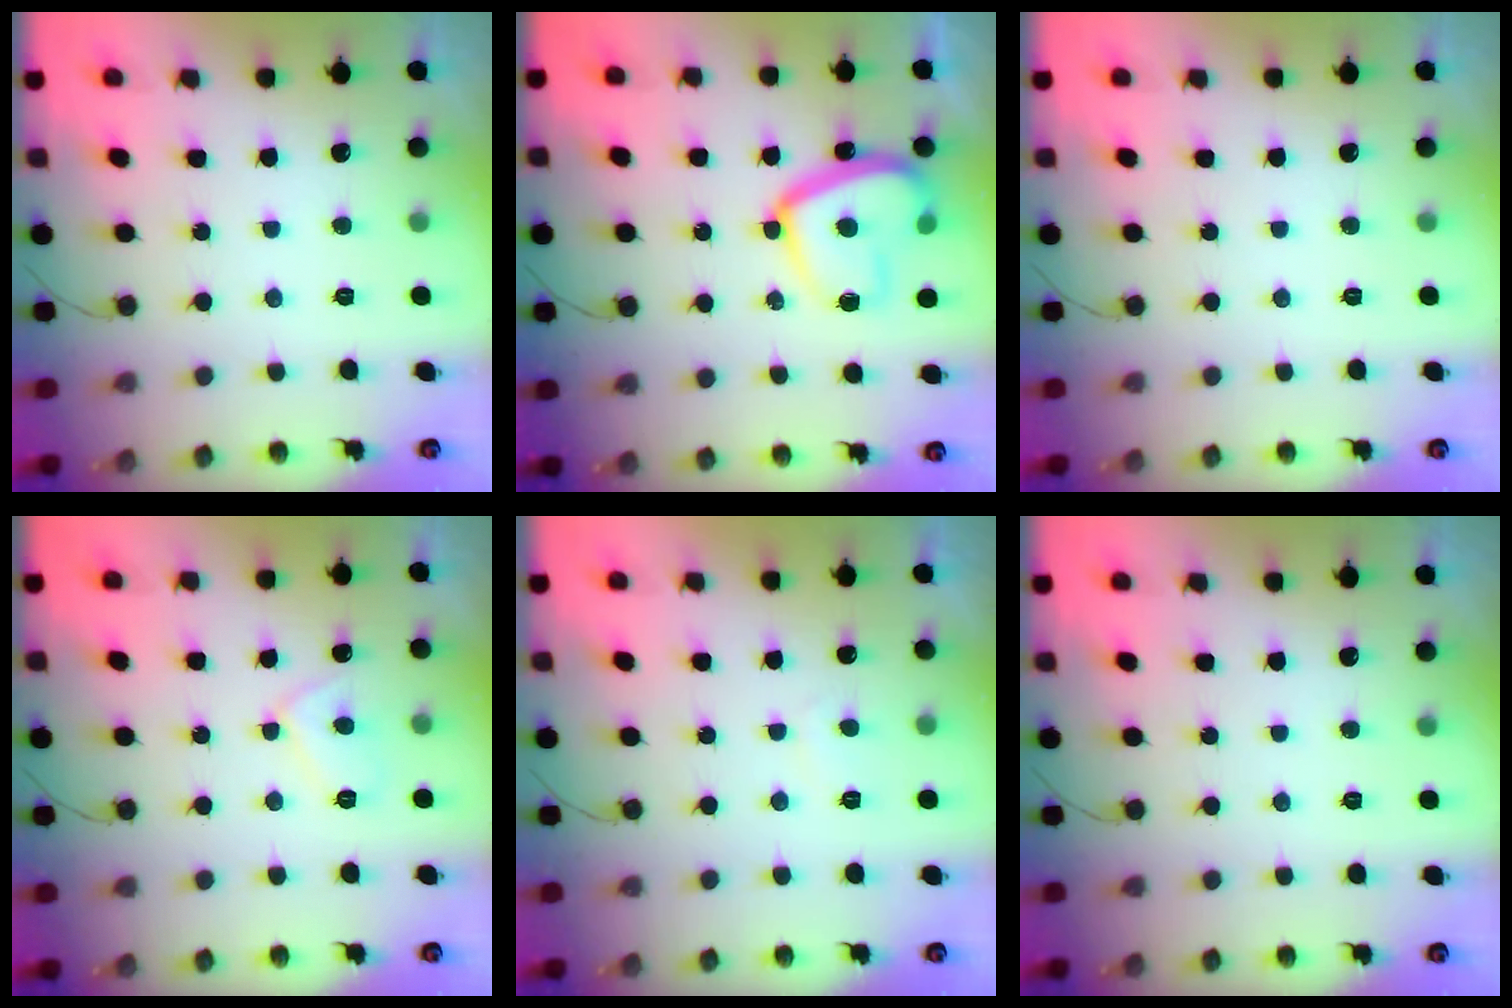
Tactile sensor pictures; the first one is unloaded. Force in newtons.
{"total": 16.1, "press": 16.0, "slide": 1.6}
{"total": 0.0}
{"total": 6.4, "press": 6.4, "slide": 0.6}
{"total": 0.0}
{"total": 0.0}